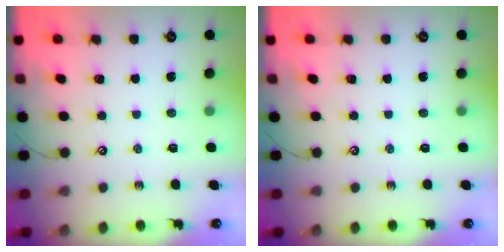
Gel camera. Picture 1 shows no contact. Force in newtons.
{"total": 0.0}